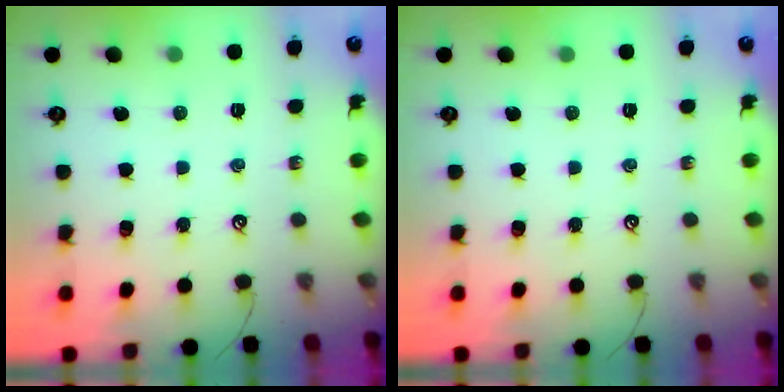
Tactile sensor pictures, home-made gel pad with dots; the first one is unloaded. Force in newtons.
{"total": 0.0}